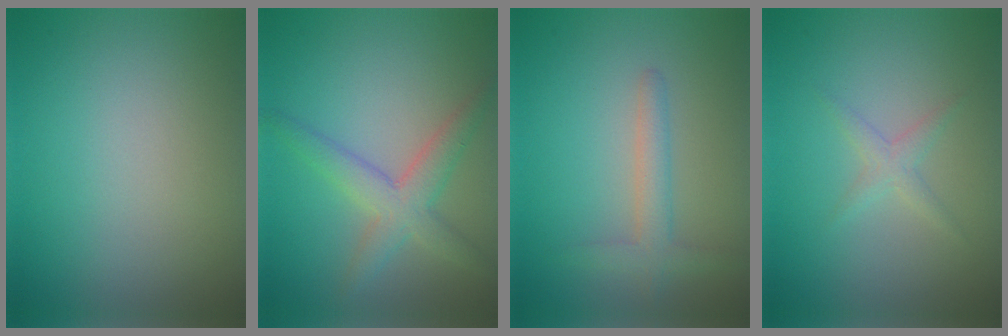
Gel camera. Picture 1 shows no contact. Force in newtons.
{"total": 3.8, "press": 3.8, "slide": 0.1}
{"total": 2.3, "press": 2.3, "slide": 0.2}
{"total": 1.3, "press": 1.3, "slide": 0.1}